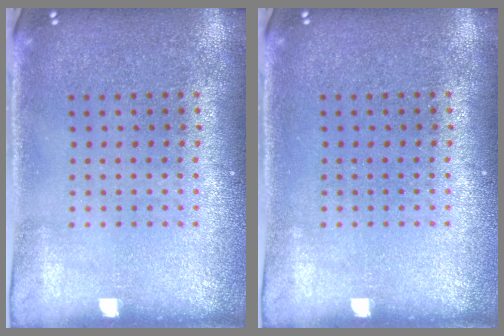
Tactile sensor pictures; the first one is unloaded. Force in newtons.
{"total": 0.0}